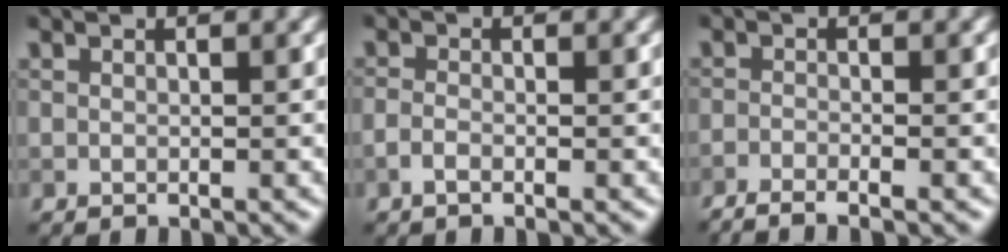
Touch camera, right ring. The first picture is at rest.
{"total": 1.1, "force": [-0.7, 0.4, 0.8], "torque": [-0.019, 0.000, -0.017]}
{"total": 3.3, "force": [-2.4, 0.7, 2.1], "torque": [-0.035, -0.002, -0.048]}